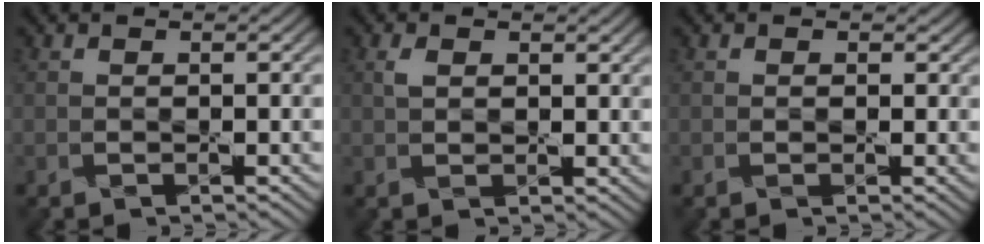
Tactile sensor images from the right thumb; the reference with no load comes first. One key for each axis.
{"total": 2.2, "fx": 1.0, "fy": 1.4, "fz": 1.4, "tx": -0.034, "ty": 0.000, "tz": 0.020}
{"total": 0.9, "fx": 0.1, "fy": 0.8, "fz": 0.4, "tx": -0.011, "ty": -0.007, "tz": -0.001}